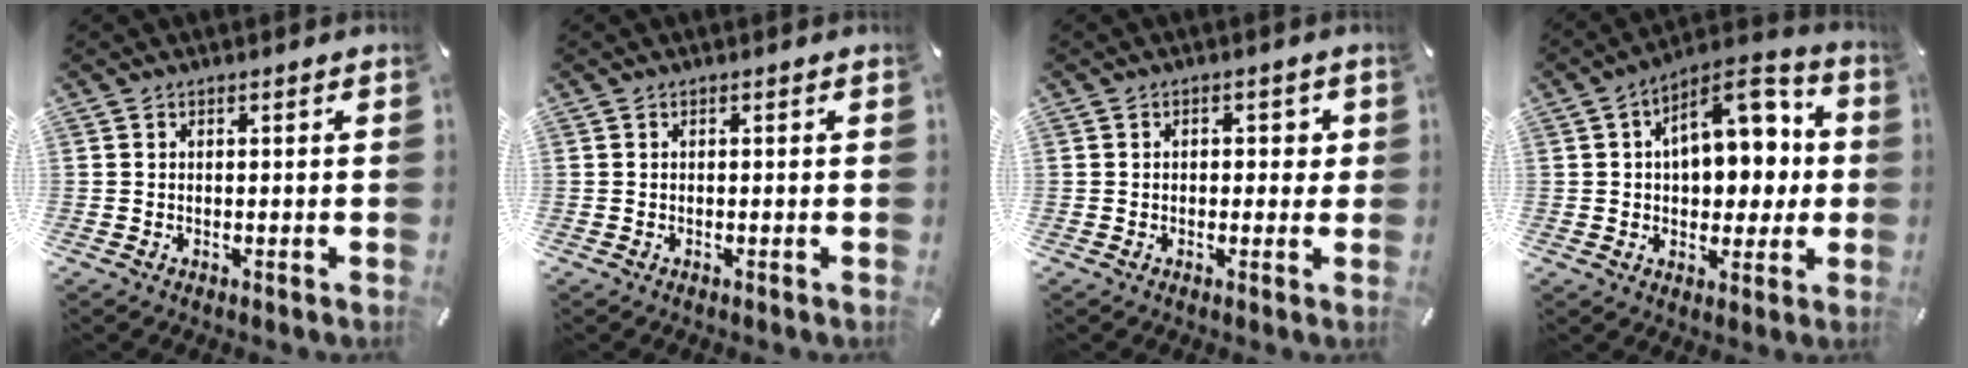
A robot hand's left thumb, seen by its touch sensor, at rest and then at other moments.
{"total": 0.0}
{"total": 2.3, "force": [0.0, 1.7, 1.5], "torque": [-0.006, -0.001, -0.010]}
{"total": 14.6, "force": [3.3, 9.7, 10.5], "torque": [-0.133, -0.022, 0.057]}